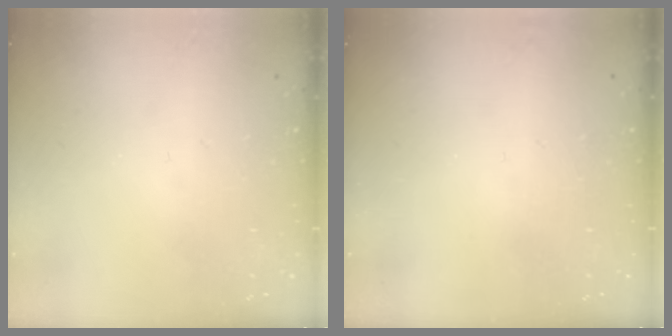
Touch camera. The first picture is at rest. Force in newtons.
{"total": 0.0}